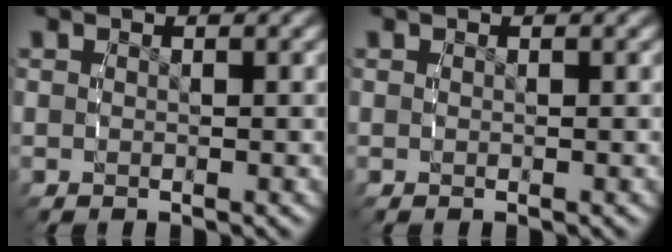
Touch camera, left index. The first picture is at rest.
{"total": 0.0}